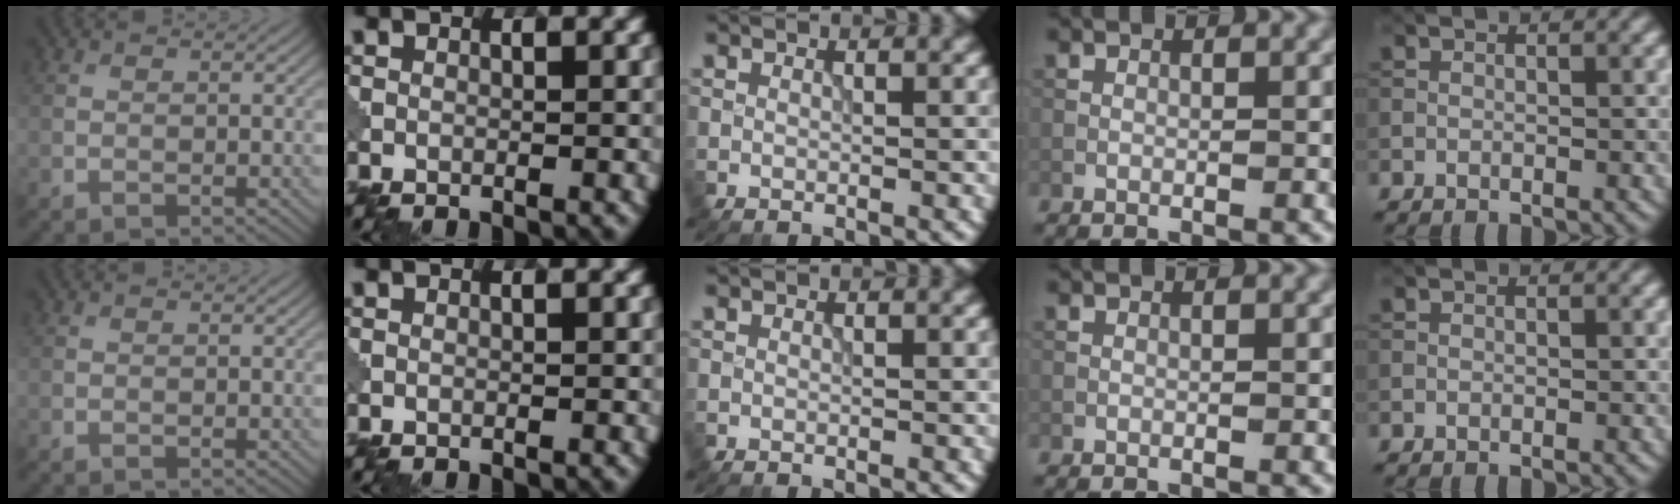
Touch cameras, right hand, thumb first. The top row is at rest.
{}